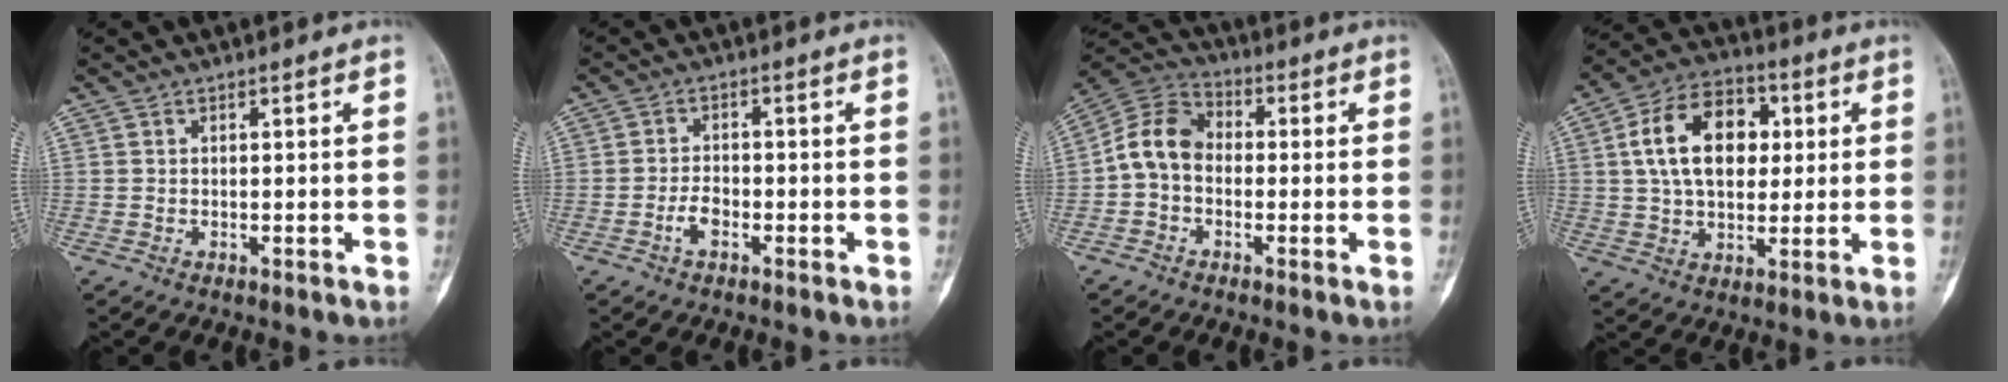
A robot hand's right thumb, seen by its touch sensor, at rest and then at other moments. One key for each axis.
{"total": 2.7, "fx": -1.5, "fy": 1.5, "fz": 1.8, "tx": -0.034, "ty": 0.013, "tz": -0.032}
{"total": 9.1, "fx": -1.1, "fy": 6.9, "fz": 5.8, "tx": -0.097, "ty": 0.030, "tz": -0.038}
{"total": 15.4, "fx": 3.1, "fy": 10.0, "fz": 11.2, "tx": -0.163, "ty": 0.011, "tz": 0.046}